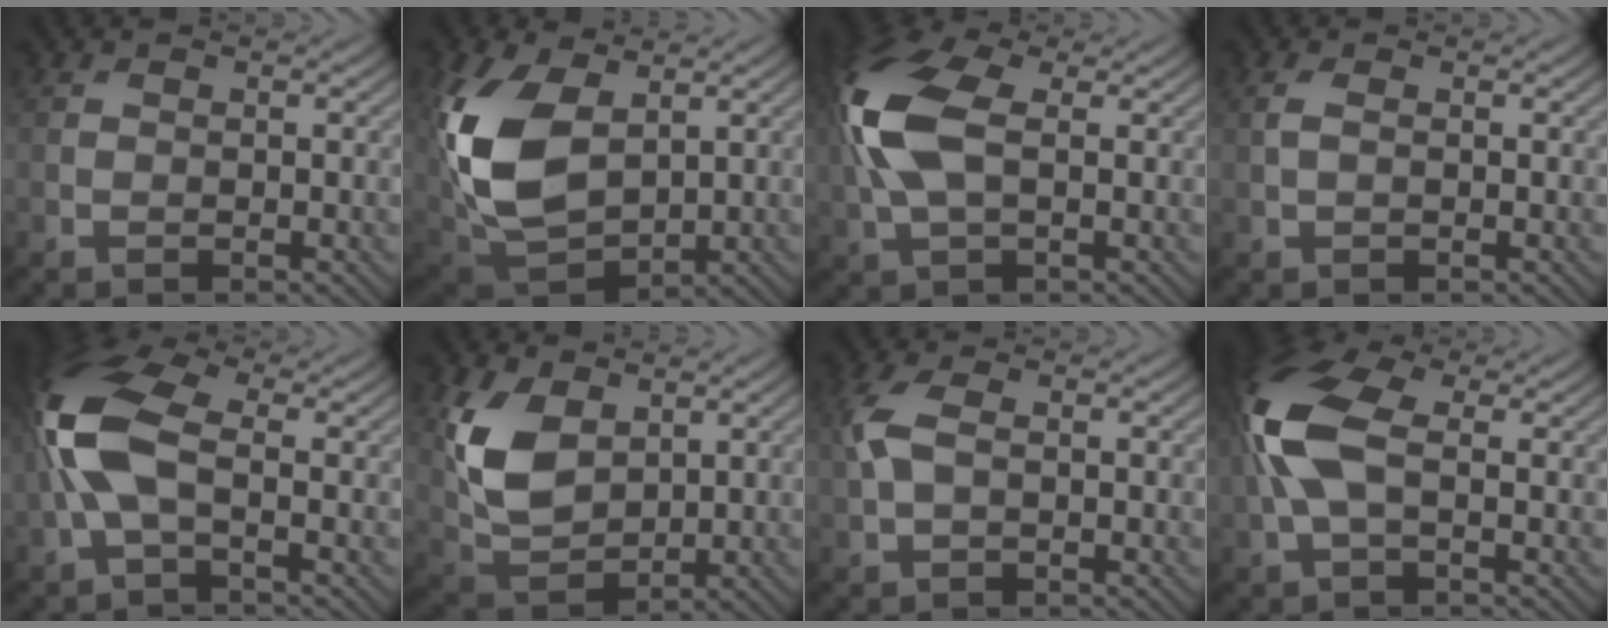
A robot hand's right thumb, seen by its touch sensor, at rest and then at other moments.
{"total": 14.0, "force": [3.2, 8.9, 10.3], "torque": [-0.266, -0.005, 0.072]}
{"total": 11.6, "force": [1.4, 6.2, 9.7], "torque": [-0.256, 0.017, 0.015]}
{"total": 1.4, "force": [0.2, 0.8, 1.2], "torque": [-0.037, 0.004, 0.002]}
{"total": 9.9, "force": [-0.4, 4.5, 8.8], "torque": [-0.212, 0.020, -0.024]}
{"total": 9.0, "force": [3.2, 5.7, 6.2], "torque": [-0.156, -0.005, 0.067]}
{"total": 4.1, "force": [0.4, 2.3, 3.4], "torque": [-0.096, 0.010, 0.005]}
{"total": 10.3, "force": [0.6, 5.1, 9.0], "torque": [-0.235, 0.021, -0.001]}